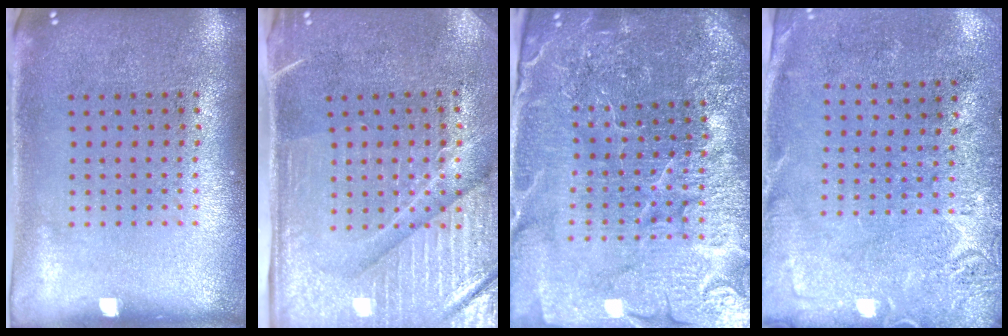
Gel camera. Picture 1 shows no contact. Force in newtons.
{"total": 4.4, "press": 3.9, "slide": 2.1}
{"total": 5.7, "press": 5.1, "slide": 2.4}
{"total": 2.6, "press": 2.2, "slide": 1.4}